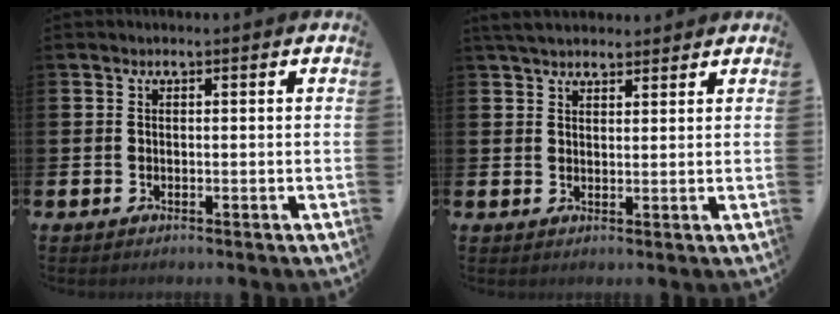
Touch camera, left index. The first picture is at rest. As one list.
[{"total": 4.1, "force": [3.7, 1.3, 1.1], "torque": [-0.030, -0.008, 0.070]}]